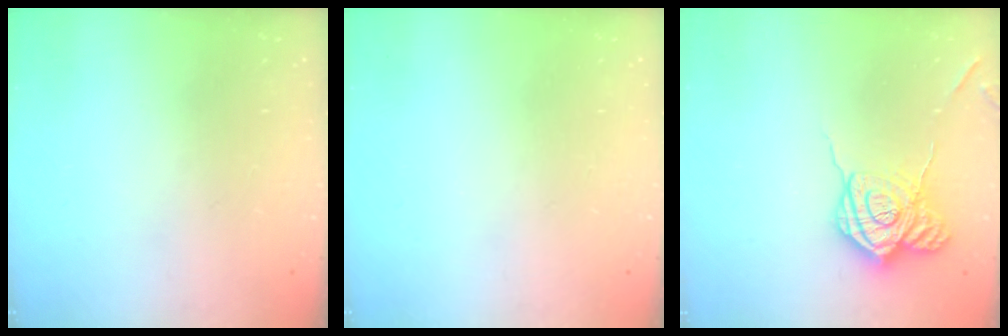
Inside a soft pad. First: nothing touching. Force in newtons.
{"total": 0.0}
{"total": 17.0, "press": 17.0, "slide": 0.9}